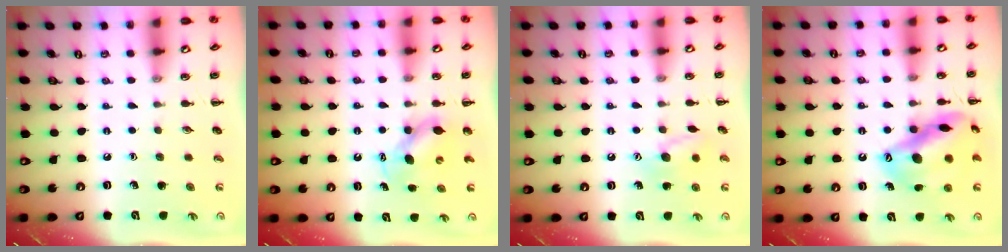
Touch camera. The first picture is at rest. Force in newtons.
{"total": 6.6, "press": 6.6, "slide": 0.8}
{"total": 9.7, "press": 9.6, "slide": 0.7}
{"total": 18.6, "press": 18.6, "slide": 1.6}